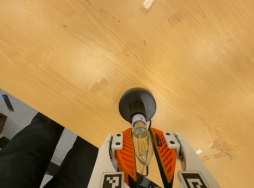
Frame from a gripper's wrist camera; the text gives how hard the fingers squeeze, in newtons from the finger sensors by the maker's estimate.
{"total": 13.3, "left": 12.9, "right": 13.7}